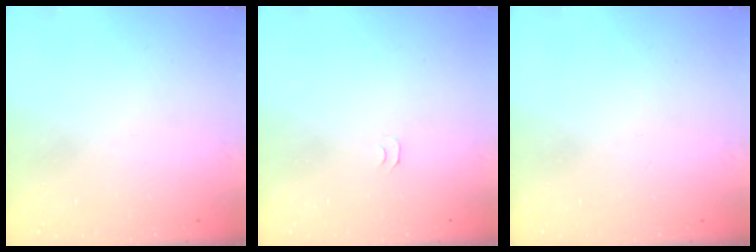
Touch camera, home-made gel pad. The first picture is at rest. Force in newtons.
{"total": 5.1, "press": 5.1, "slide": 0.5}
{"total": 0.0}